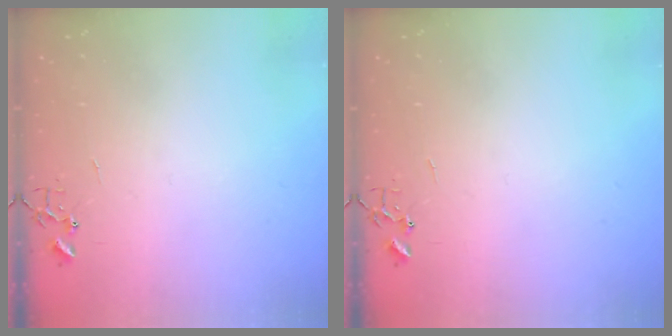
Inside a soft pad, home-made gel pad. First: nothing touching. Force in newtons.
{"total": 0.0}